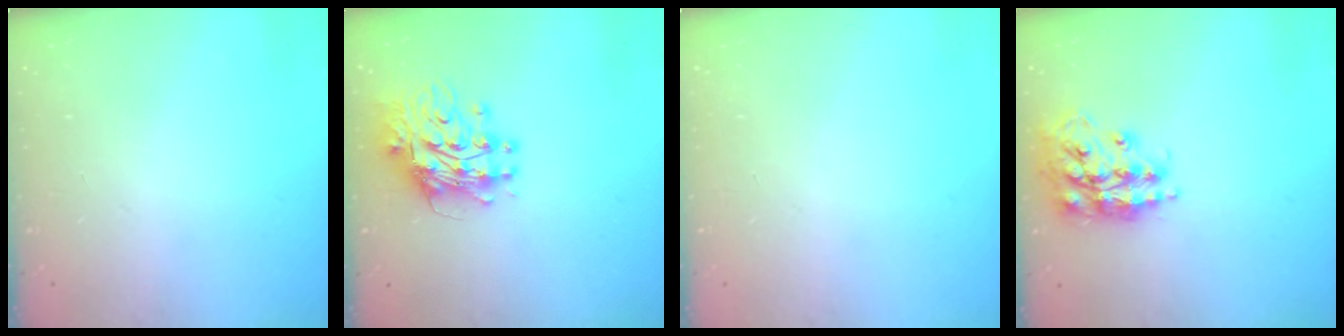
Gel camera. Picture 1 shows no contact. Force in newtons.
{"total": 12.0, "press": 11.9, "slide": 1.1}
{"total": 0.0}
{"total": 18.7, "press": 18.6, "slide": 1.6}